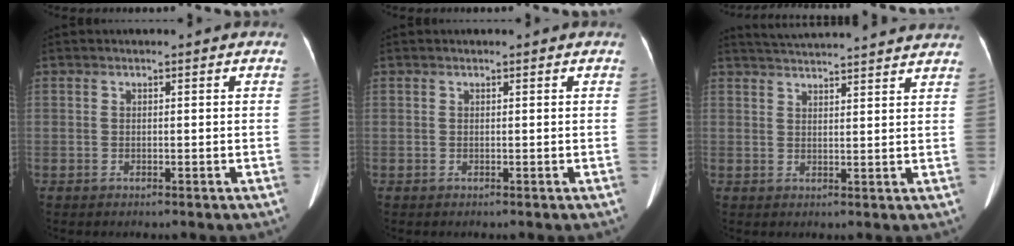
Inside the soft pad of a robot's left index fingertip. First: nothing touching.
{"total": 0.0}
{"total": 15.6, "force": [14.7, 0.4, 5.1], "torque": [-0.088, 0.011, 0.194]}